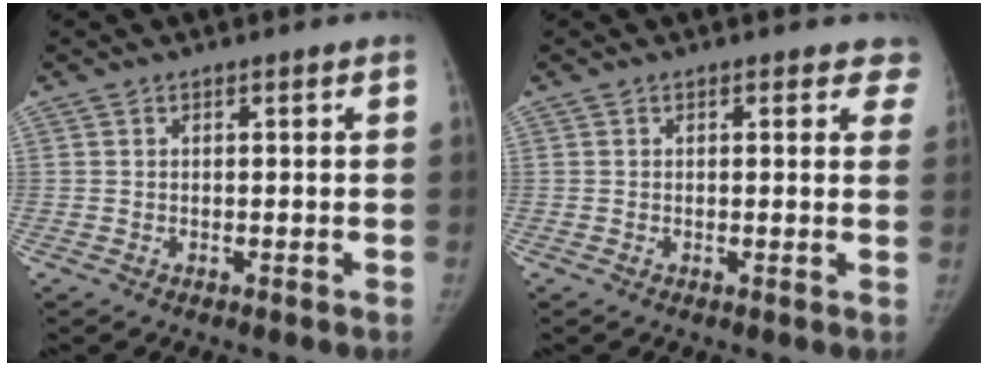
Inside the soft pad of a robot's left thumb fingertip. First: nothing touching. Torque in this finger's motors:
{"motor_torque": [-0.22, 0.32, -0.17, -0.29, -0.03]}